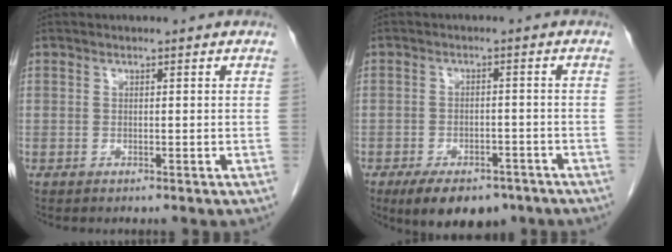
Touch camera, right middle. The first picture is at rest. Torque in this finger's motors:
{"motor_torque": [1.27, -0.86, 0.13, 0.05]}